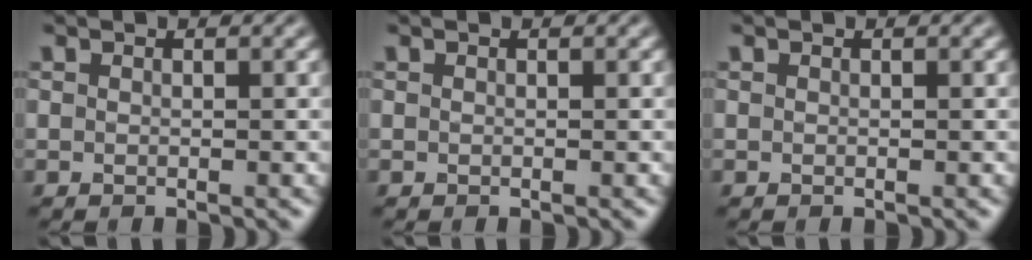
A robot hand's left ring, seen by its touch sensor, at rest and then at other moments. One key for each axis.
{"total": 0.0}
{"total": 0.0}